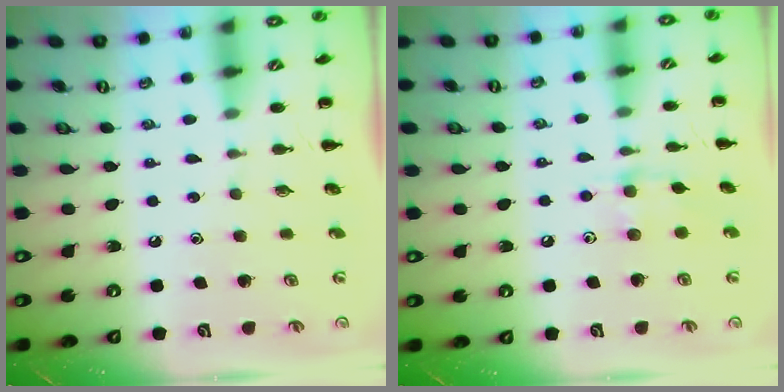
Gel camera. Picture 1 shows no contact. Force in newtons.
{"total": 6.0, "press": 6.0, "slide": 0.5}